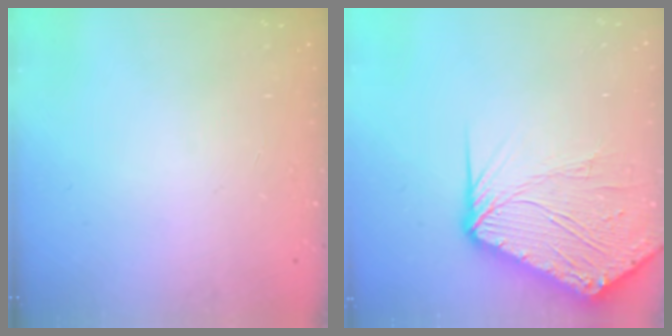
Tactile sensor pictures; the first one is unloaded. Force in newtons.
{"total": 12.6, "press": 12.5, "slide": 1.1}